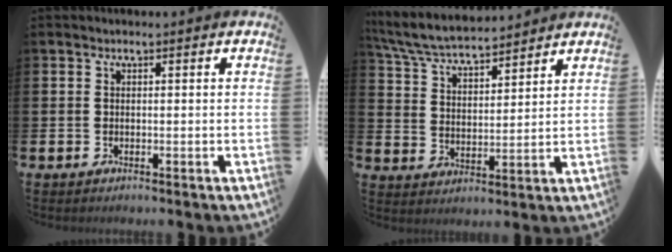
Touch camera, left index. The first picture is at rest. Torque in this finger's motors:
{"motor_torque": [0.97, -1.16, 0.50, 0.07]}